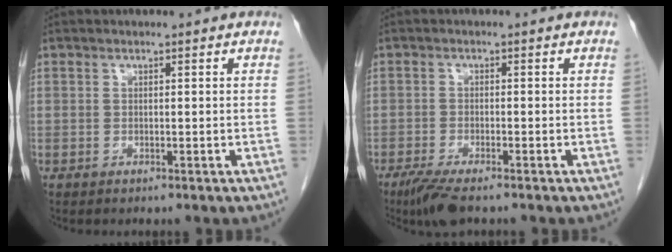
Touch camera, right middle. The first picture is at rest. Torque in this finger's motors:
{"motor_torque": [0.99, -0.47, 0.32, 0.07]}